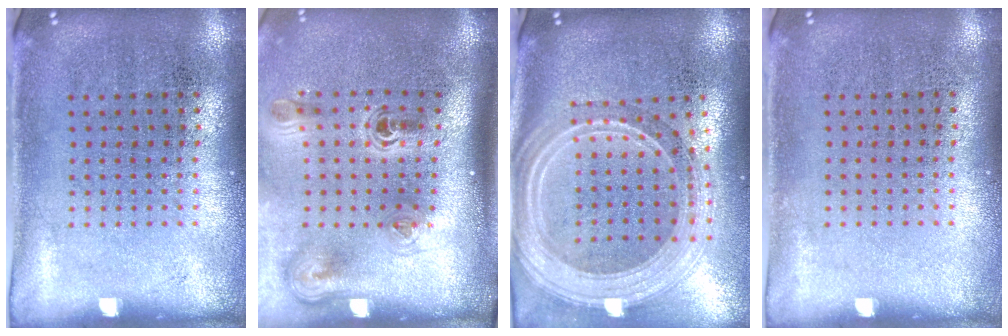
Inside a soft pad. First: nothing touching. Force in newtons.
{"total": 2.3, "press": 1.5, "slide": 1.8}
{"total": 2.8, "press": 2.3, "slide": 1.6}
{"total": 0.0}